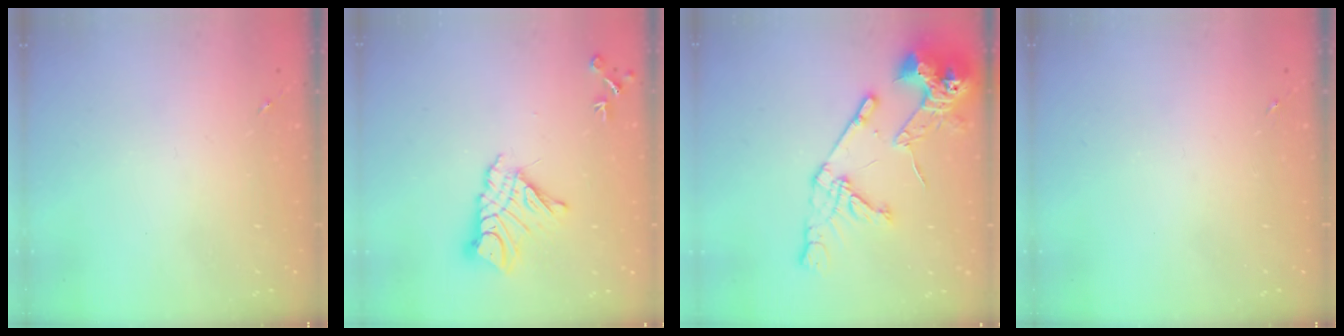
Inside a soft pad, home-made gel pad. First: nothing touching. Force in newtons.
{"total": 13.7, "press": 13.7, "slide": 1.3}
{"total": 17.1, "press": 17.0, "slide": 2.1}
{"total": 0.0}